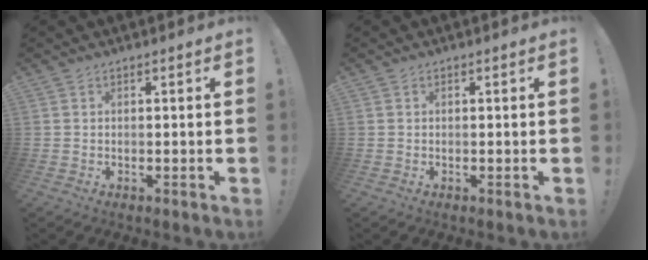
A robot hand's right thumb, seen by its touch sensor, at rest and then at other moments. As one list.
[{"total": 0.0}]